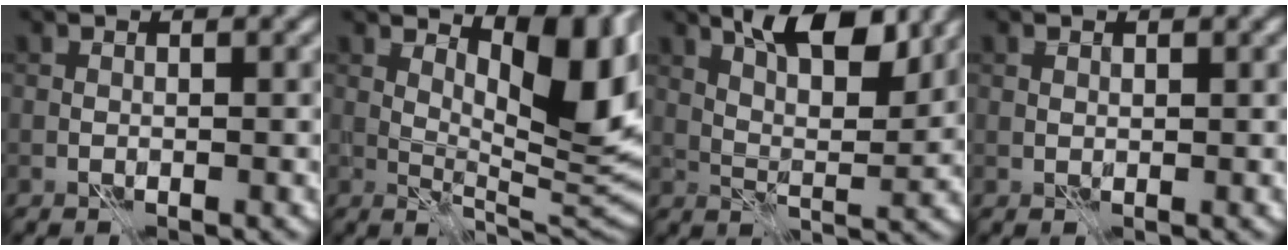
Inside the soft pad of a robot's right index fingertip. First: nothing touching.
{"total": 9.9, "force": [4.3, 3.6, 8.2], "torque": [-0.124, -0.002, 0.072]}
{"total": 8.1, "force": [4.9, 2.8, 5.8], "torque": [-0.089, 0.007, 0.075]}
{"total": 0.5, "force": [0.4, 0.3, 0.0], "torque": [-0.002, 0.001, 0.007]}